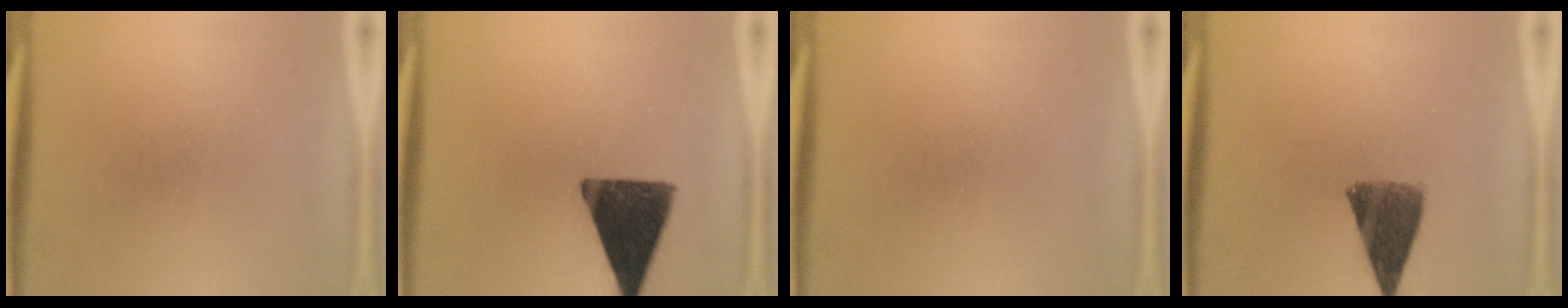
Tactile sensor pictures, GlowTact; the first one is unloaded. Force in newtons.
{"total": 14.1}
{"total": 0.0}
{"total": 8.8}